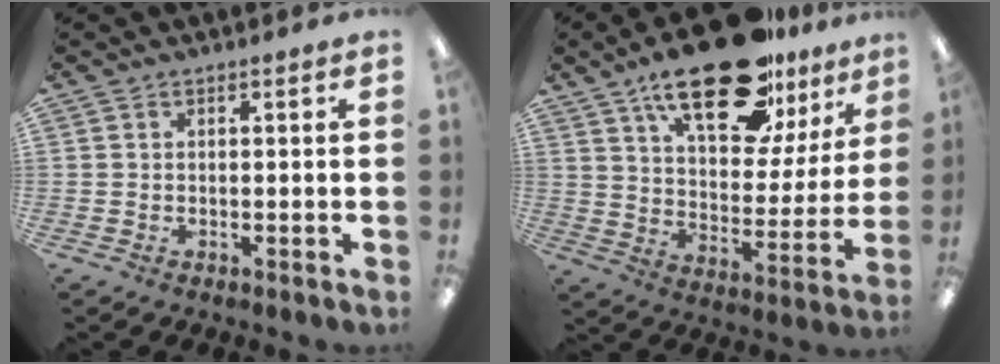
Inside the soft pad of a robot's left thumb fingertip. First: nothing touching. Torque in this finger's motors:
{"motor_torque": [2.58, 2.43, 1.69, -1.08, 0.16]}